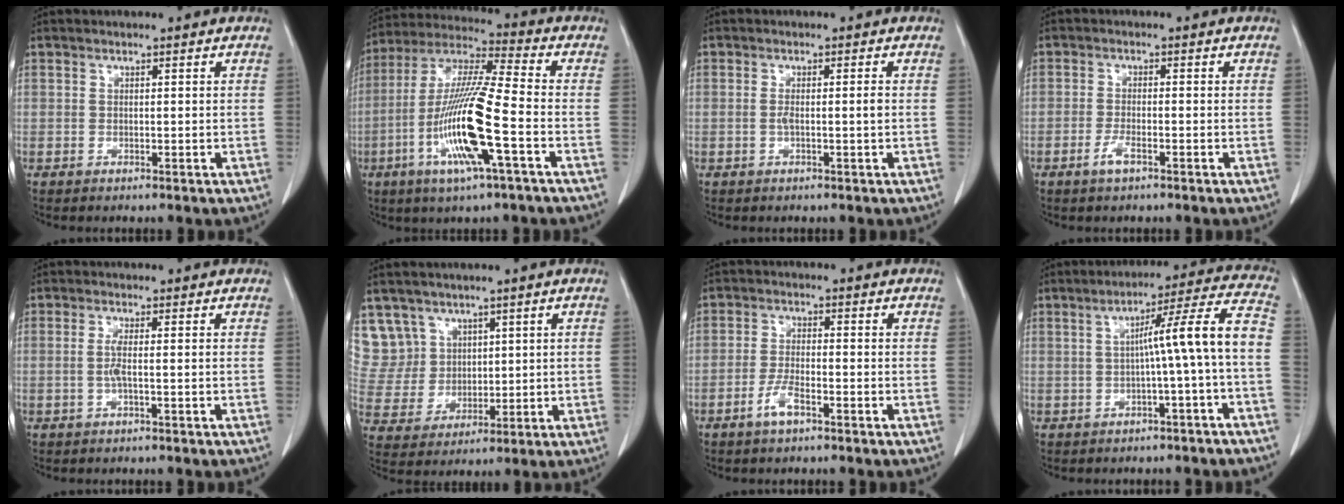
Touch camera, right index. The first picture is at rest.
{"total": 15.9, "force": [-5.0, 0.5, 15.1], "torque": [-0.309, -0.012, -0.099]}
{"total": 1.9, "force": [-0.2, 0.0, 1.9], "torque": [-0.034, 0.000, -0.004]}
{"total": 2.4, "force": [-1.4, 0.5, 1.9], "torque": [-0.038, 0.000, -0.030]}
{"total": 1.9, "force": [-0.4, -0.1, 1.8], "torque": [-0.040, 0.000, -0.008]}
{"total": 8.8, "force": [5.3, 7.0, 0.0], "torque": [-0.008, 0.021, 0.122]}
{"total": 3.7, "force": [-2.3, 0.7, 2.8], "torque": [-0.057, 0.001, -0.046]}
{"total": 9.5, "force": [-1.4, -1.3, 9.4], "torque": [-0.128, 0.026, -0.021]}